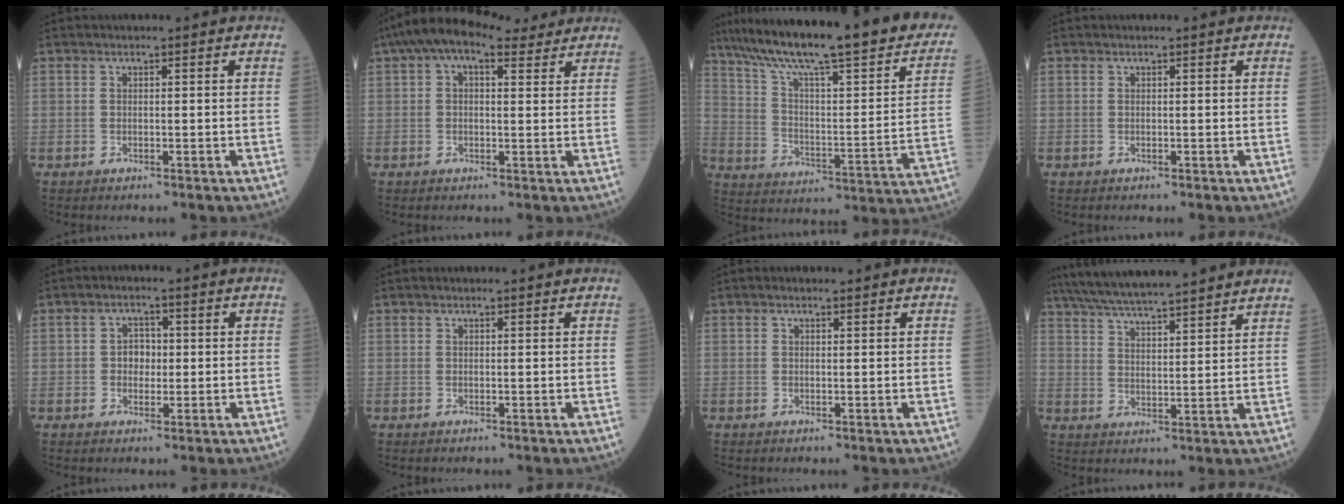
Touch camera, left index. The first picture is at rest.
{"total": 8.0, "force": [5.3, 3.6, 4.9], "torque": [-0.094, 0.048, 0.086]}
{"total": 29.5, "force": [23.2, 3.4, 17.8], "torque": [-0.281, -0.029, 0.318]}
{"total": 0.0}
{"total": 2.9, "force": [0.0, 2.1, 1.9], "torque": [-0.028, 0.008, 0.000]}
{"total": 0.7, "force": [0.7, 0.0, 0.3], "torque": [-0.008, 0.005, 0.011]}
{"total": 0.6, "force": [0.4, 0.2, 0.3], "torque": [-0.012, 0.000, 0.005]}
{"total": 18.2, "force": [16.0, 1.4, 8.6], "torque": [-0.149, 0.035, 0.242]}